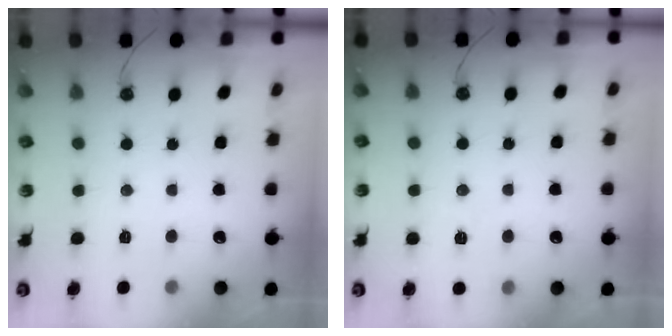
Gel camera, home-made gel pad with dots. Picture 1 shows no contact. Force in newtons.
{"total": 6.7, "press": 5.1, "slide": 4.4}